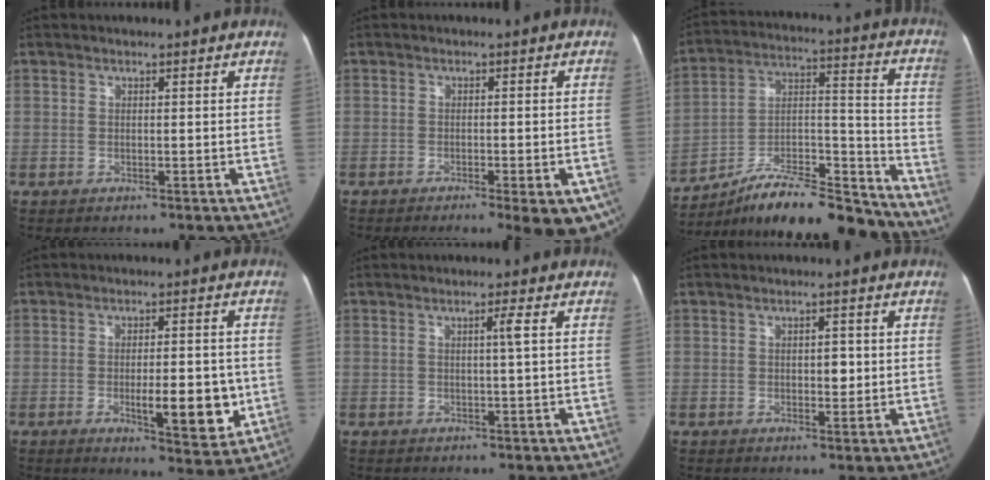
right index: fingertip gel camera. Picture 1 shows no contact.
{"total": 8.2, "force": [-5.1, 1.3, 6.3], "torque": [-0.060, -0.004, -0.067]}
{"total": 19.1, "force": [-17.3, 2.9, 7.5], "torque": [-0.123, 0.041, -0.291]}
{"total": 9.2, "force": [-1.9, 2.6, 8.6], "torque": [-0.118, -0.009, -0.021]}
{"total": 1.7, "force": [0.3, -0.6, 1.6], "torque": [-0.027, -0.001, 0.005]}
{"total": 2.4, "force": [0.1, 1.2, 2.1], "torque": [-0.026, 0.002, 0.002]}